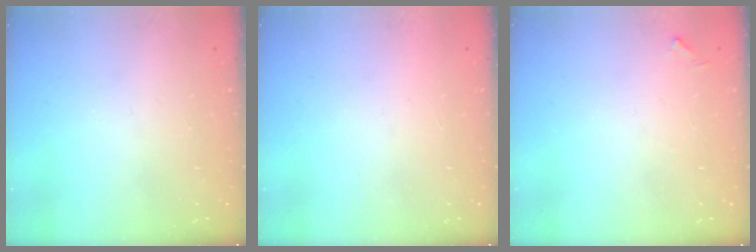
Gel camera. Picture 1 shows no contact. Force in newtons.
{"total": 1.5, "press": 1.5, "slide": 0.1}
{"total": 6.0, "press": 6.0, "slide": 0.3}